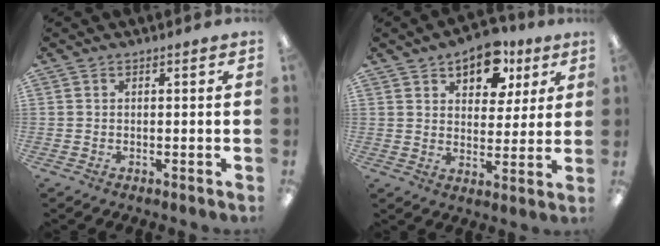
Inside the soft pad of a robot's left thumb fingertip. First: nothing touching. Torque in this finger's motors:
{"motor_torque": [0.05, 0.29, -0.14, -0.20, 0.13]}